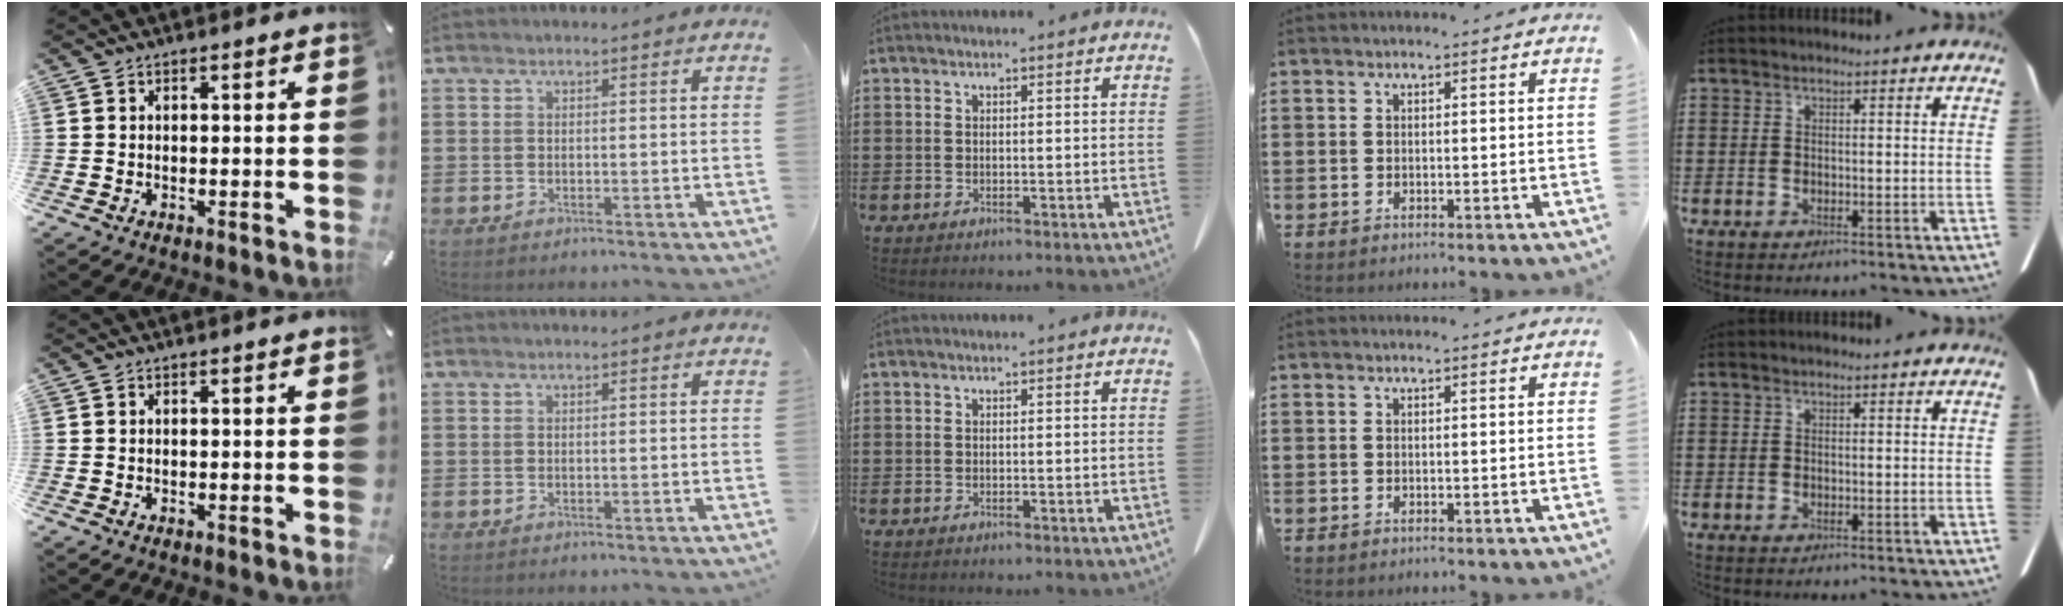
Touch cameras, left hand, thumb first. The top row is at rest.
{}